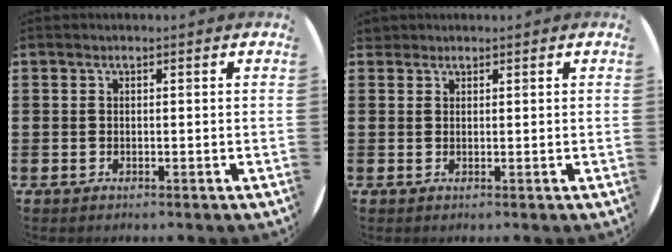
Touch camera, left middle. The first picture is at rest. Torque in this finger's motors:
{"motor_torque": [-0.18, 0.21, -0.07, -0.02]}